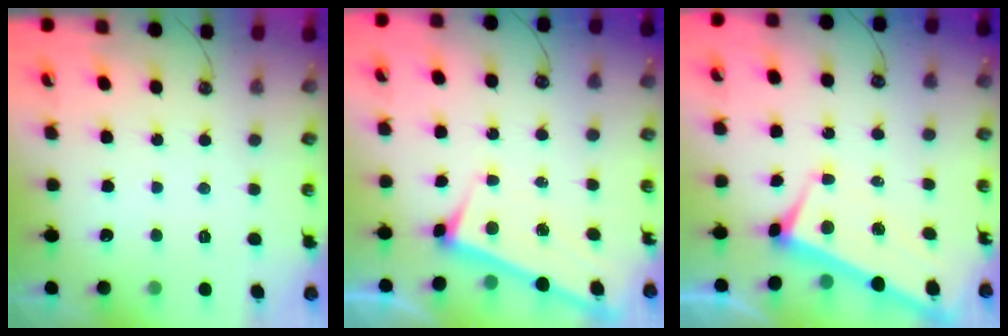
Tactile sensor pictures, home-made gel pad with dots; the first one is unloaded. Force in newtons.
{"total": 3.1, "press": 3.1, "slide": 0.1}
{"total": 3.0, "press": 2.9, "slide": 0.9}